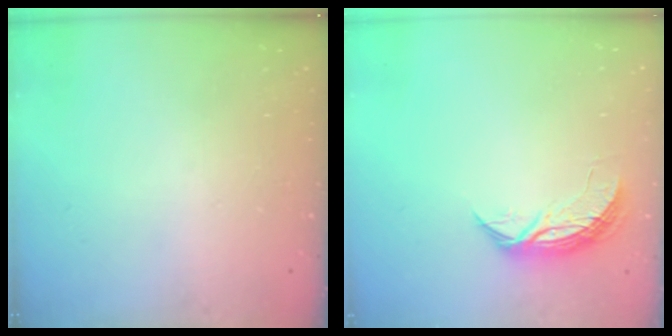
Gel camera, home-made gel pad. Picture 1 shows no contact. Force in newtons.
{"total": 7.1, "press": 7.1, "slide": 0.4}